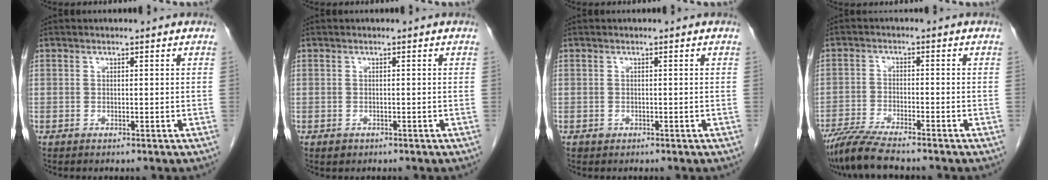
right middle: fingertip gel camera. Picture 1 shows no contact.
{"total": 0.9, "force": [-0.4, 0.7, 0.2], "torque": [-0.005, 0.002, -0.001]}
{"total": 0.5, "force": [-0.2, 0.5, 0.1], "torque": [-0.005, 0.003, -0.003]}
{"total": 7.2, "force": [-6.1, 0.3, 3.7], "torque": [-0.067, -0.022, -0.111]}